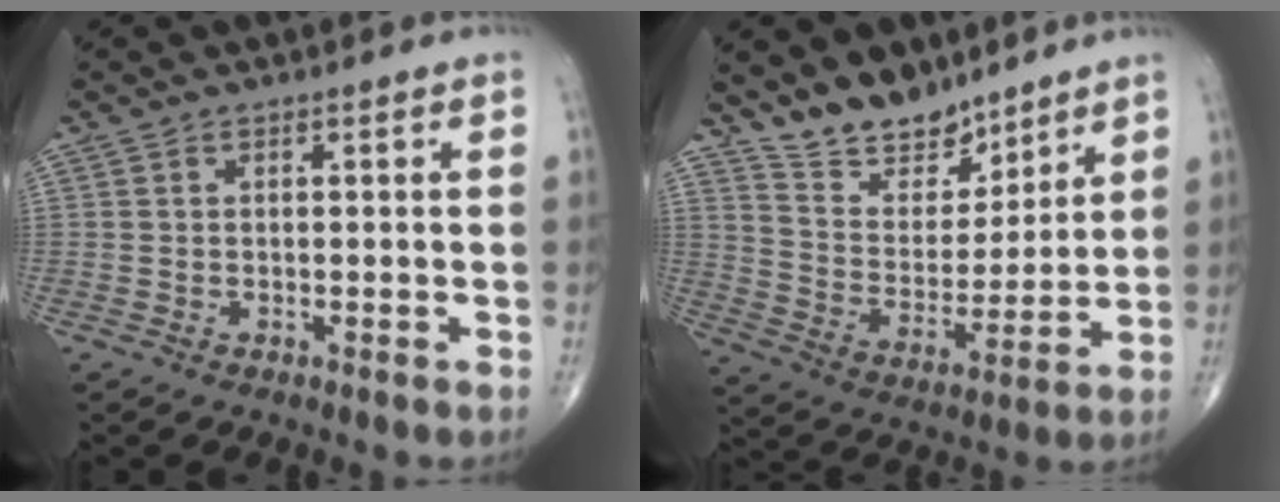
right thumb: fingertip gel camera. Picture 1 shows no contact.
{"total": 12.2, "force": [10.1, 5.8, 3.9], "torque": [-0.031, -0.078, 0.191]}